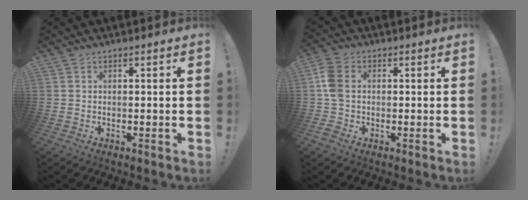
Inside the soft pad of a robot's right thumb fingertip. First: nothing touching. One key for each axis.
{"total": 8.8, "fx": 0.0, "fy": 6.4, "fz": 6.0, "tx": -0.122, "ty": 0.010, "tz": 0.006}